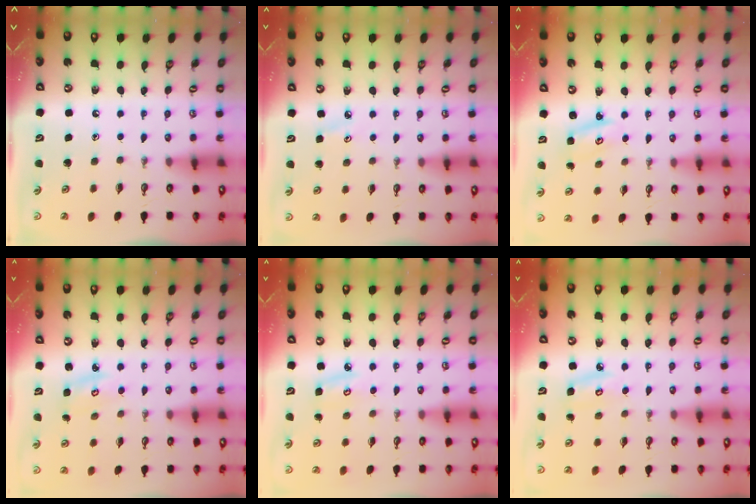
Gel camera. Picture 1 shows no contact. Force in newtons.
{"total": 2.9, "press": 2.9, "slide": 0.3}
{"total": 2.4, "press": 2.4, "slide": 0.1}
{"total": 3.6, "press": 3.5, "slide": 0.3}
{"total": 4.3, "press": 4.3, "slide": 0.5}
{"total": 6.5, "press": 6.5, "slide": 0.6}